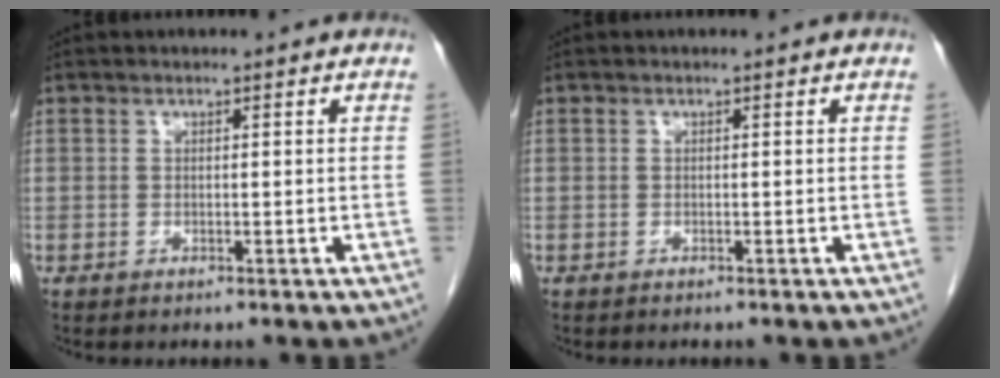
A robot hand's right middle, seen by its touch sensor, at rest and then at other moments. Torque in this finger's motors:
{"motor_torque": [-0.04, -0.11, -0.09, -0.01]}